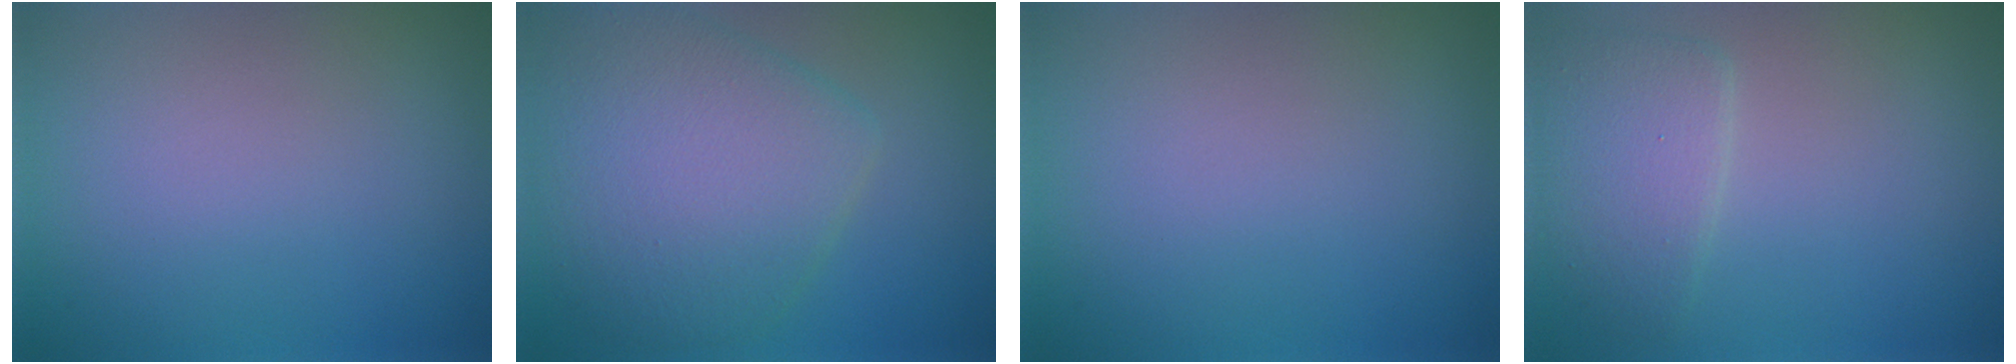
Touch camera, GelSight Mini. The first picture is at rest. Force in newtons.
{"total": 7.7, "press": 7.7, "slide": 0.3}
{"total": 0.0}
{"total": 3.0, "press": 3.0, "slide": 0.0}